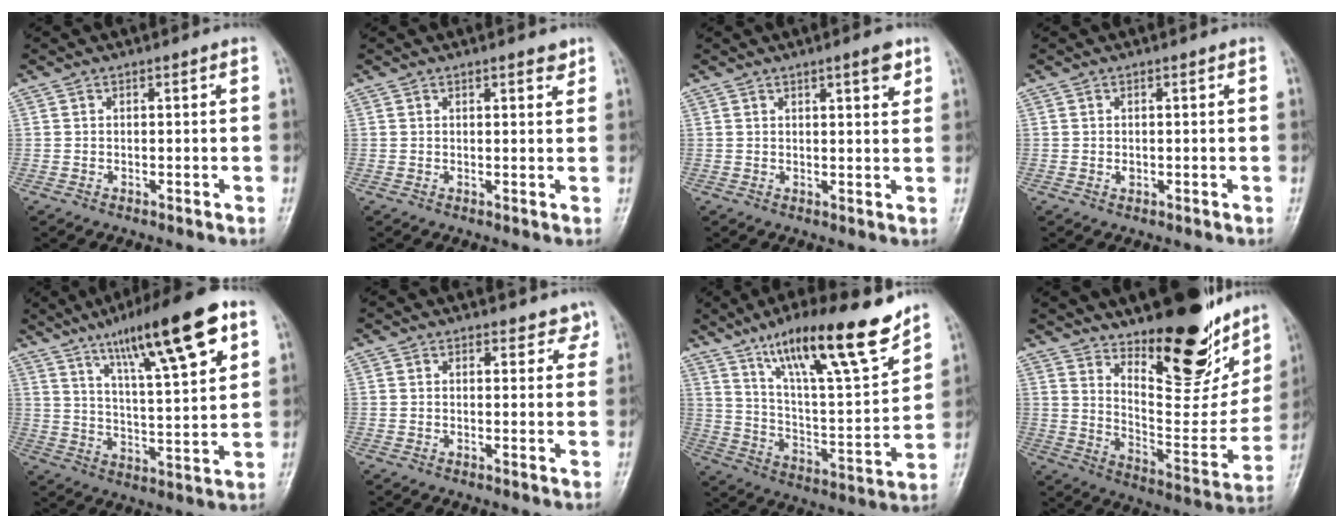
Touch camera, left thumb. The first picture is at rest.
{"total": 2.3, "force": [1.7, 0.7, 1.4], "torque": [-0.012, -0.009, 0.021]}
{"total": 3.9, "force": [2.5, 0.9, 2.9], "torque": [-0.034, -0.014, 0.033]}
{"total": 0.9, "force": [0.3, 0.6, 0.6], "torque": [-0.007, -0.002, 0.007]}
{"total": 19.8, "force": [10.8, 3.9, 16.1], "torque": [-0.238, -0.032, 0.177]}
{"total": 3.6, "force": [3.1, 1.8, 0.6], "torque": [0.024, -0.015, 0.026]}
{"total": 22.2, "force": [15.2, 4.5, 15.5], "torque": [-0.226, -0.070, 0.256]}
{"total": 25.6, "force": [17.1, 9.6, 16.4], "torque": [-0.184, -0.103, 0.263]}